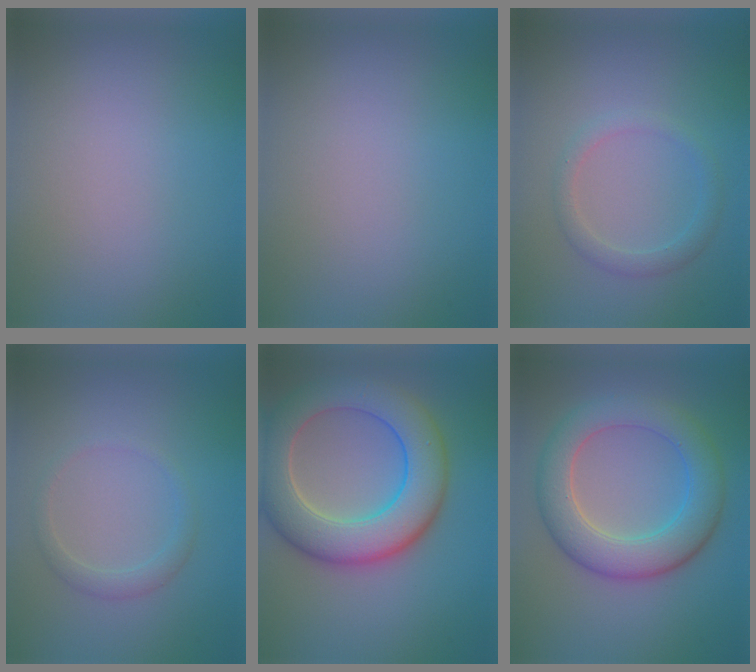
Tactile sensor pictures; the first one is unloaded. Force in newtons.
{"total": 0.0}
{"total": 1.9, "press": 1.9, "slide": 0.1}
{"total": 1.5, "press": 1.5, "slide": 0.2}
{"total": 9.2, "press": 9.2, "slide": 0.6}
{"total": 6.6, "press": 6.6, "slide": 0.3}